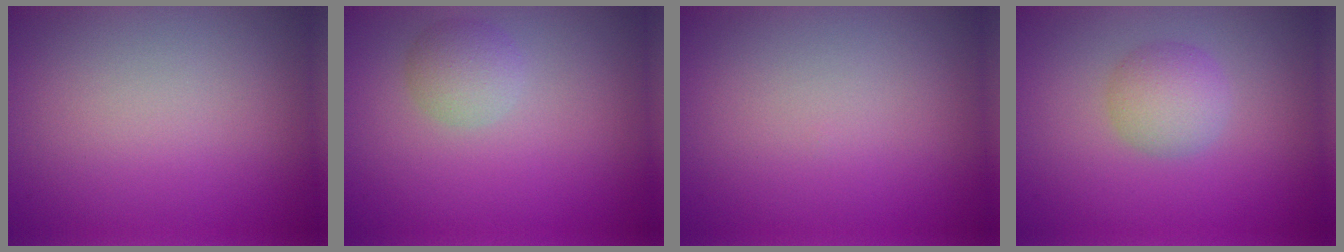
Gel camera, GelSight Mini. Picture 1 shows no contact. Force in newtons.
{"total": 2.2, "press": 2.2, "slide": 0.1}
{"total": 0.0}
{"total": 2.7, "press": 2.7, "slide": 0.1}